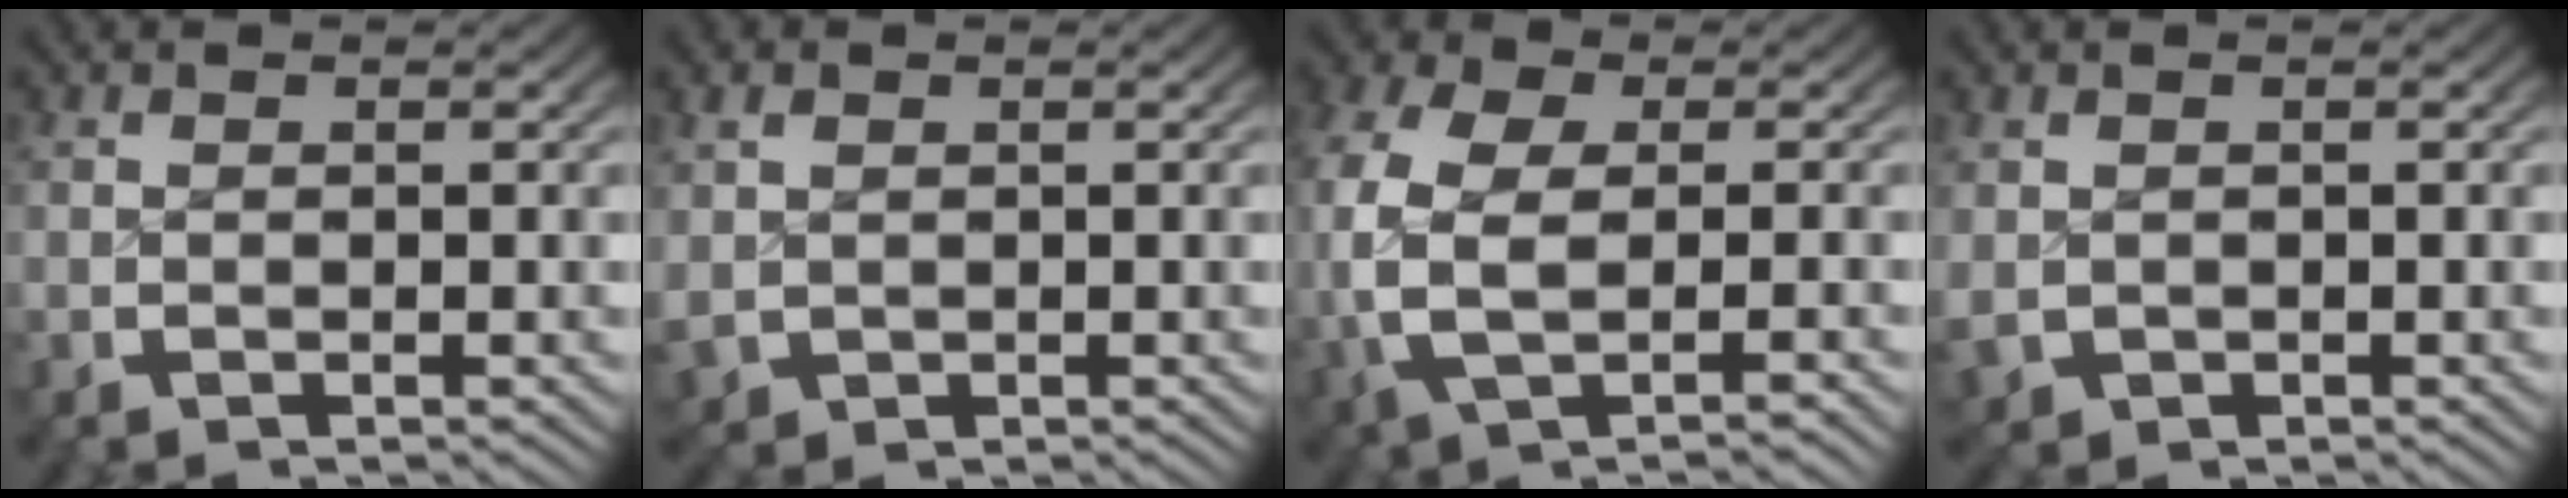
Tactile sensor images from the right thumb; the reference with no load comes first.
{"total": 2.3, "force": [0.3, 2.2, 0.7], "torque": [-0.019, -0.012, 0.018]}
{"total": 7.4, "force": [-0.4, 4.9, 5.6], "torque": [-0.150, -0.021, 0.004]}
{"total": 1.7, "force": [-0.2, 1.7, 0.4], "torque": [-0.018, -0.014, 0.008]}